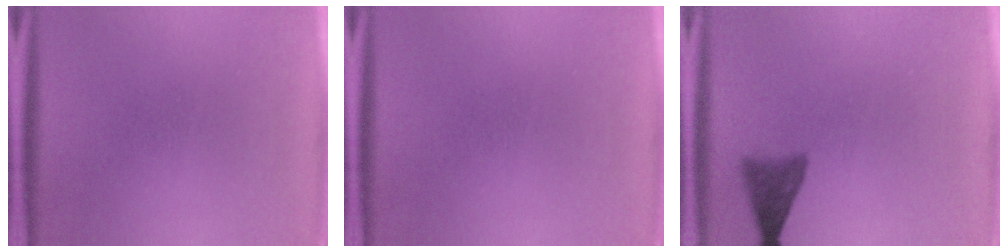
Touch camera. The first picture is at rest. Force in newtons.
{"total": 0.0}
{"total": 3.5}